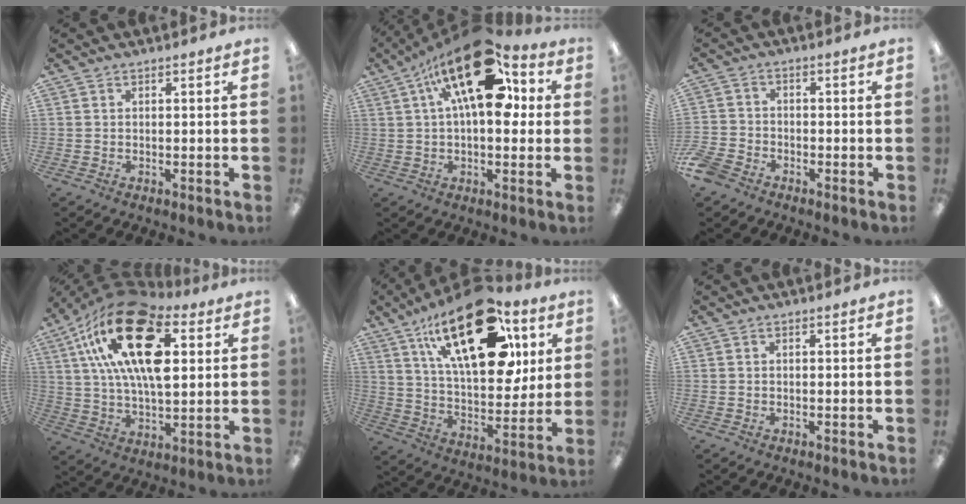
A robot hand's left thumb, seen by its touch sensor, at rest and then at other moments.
{"total": 21.5, "force": [8.8, 9.8, 17.0], "torque": [-0.272, -0.036, 0.138]}
{"total": 4.5, "force": [-3.5, 2.3, 1.6], "torque": [-0.048, 0.011, -0.072]}
{"total": 25.7, "force": [10.3, 12.8, 19.8], "torque": [-0.352, -0.024, 0.172]}
{"total": 27.7, "force": [13.2, 13.5, 20.3], "torque": [-0.310, -0.051, 0.220]}
{"total": 0.0}